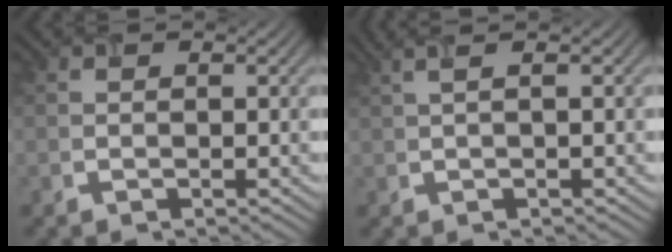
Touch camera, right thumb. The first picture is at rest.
{"total": 3.0, "force": [1.1, 0.8, 2.7], "torque": [-0.035, 0.011, 0.003]}